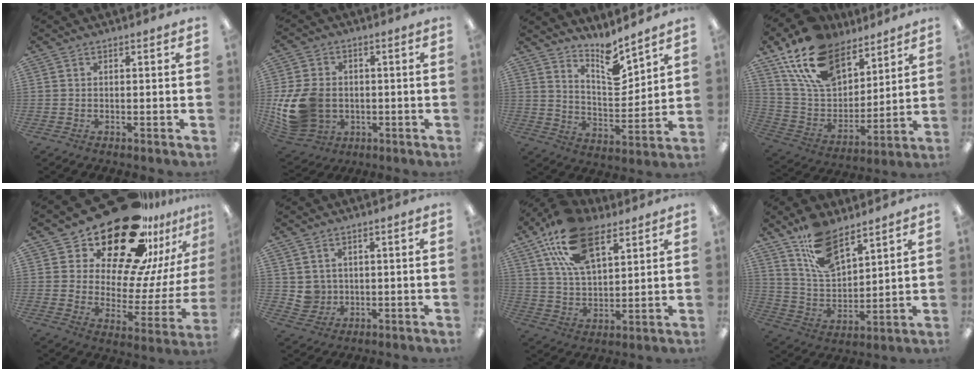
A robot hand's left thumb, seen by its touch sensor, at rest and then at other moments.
{"total": 15.3, "force": [-2.0, 12.1, 9.1], "torque": [-0.201, 0.011, -0.031]}
{"total": 10.3, "force": [8.7, 2.8, 4.7], "torque": [-0.072, -0.068, 0.153]}
{"total": 19.6, "force": [13.2, 10.8, 9.6], "torque": [-0.190, -0.062, 0.247]}
{"total": 26.2, "force": [20.1, 10.9, 12.8], "torque": [-0.197, -0.143, 0.349]}
{"total": 4.1, "force": [1.7, 3.7, 0.1], "torque": [-0.010, -0.002, 0.034]}
{"total": 19.3, "force": [10.7, 10.1, 12.4], "torque": [-0.219, -0.026, 0.193]}
{"total": 14.4, "force": [10.1, 6.7, 7.8], "torque": [-0.155, -0.045, 0.189]}